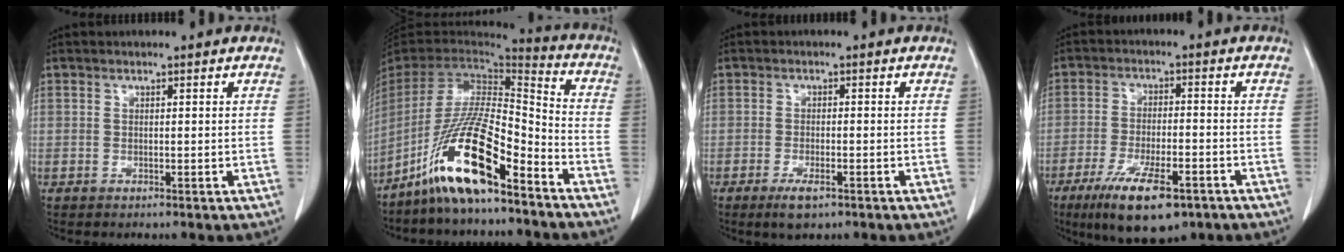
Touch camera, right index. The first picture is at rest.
{"total": 16.6, "force": [-10.9, 2.4, 12.4], "torque": [-0.251, -0.012, -0.203]}
{"total": 3.4, "force": [-2.0, 0.9, 2.6], "torque": [-0.043, -0.004, -0.029]}
{"total": 12.2, "force": [-7.5, 3.4, 9.0], "torque": [-0.158, -0.021, -0.121]}